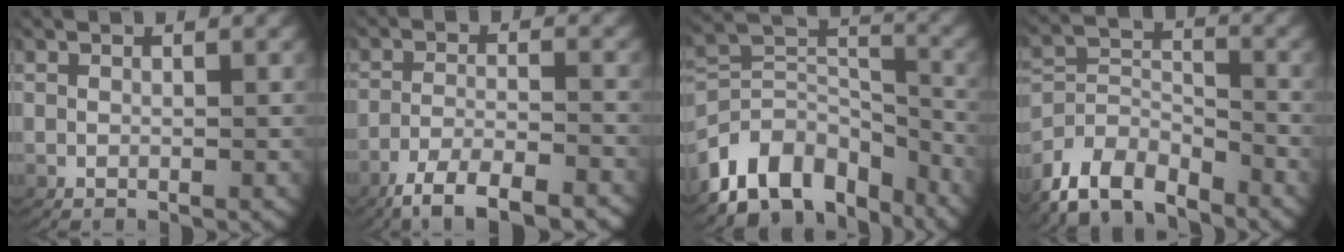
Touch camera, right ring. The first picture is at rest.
{"total": 7.7, "force": [-6.1, 2.4, 3.9], "torque": [-0.056, -0.014, -0.093]}
{"total": 10.8, "force": [-4.8, 7.5, 6.1], "torque": [-0.109, -0.044, -0.067]}
{"total": 9.2, "force": [-5.4, 6.5, 3.5], "torque": [-0.084, -0.043, -0.086]}